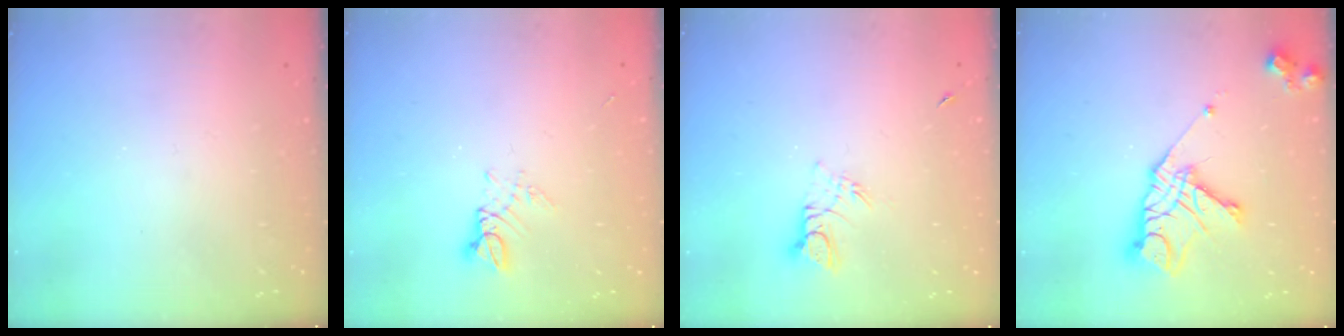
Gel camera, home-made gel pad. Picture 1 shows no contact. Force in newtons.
{"total": 3.6, "press": 3.6, "slide": 0.1}
{"total": 4.7, "press": 4.7, "slide": 0.4}
{"total": 15.5, "press": 15.4, "slide": 1.6}